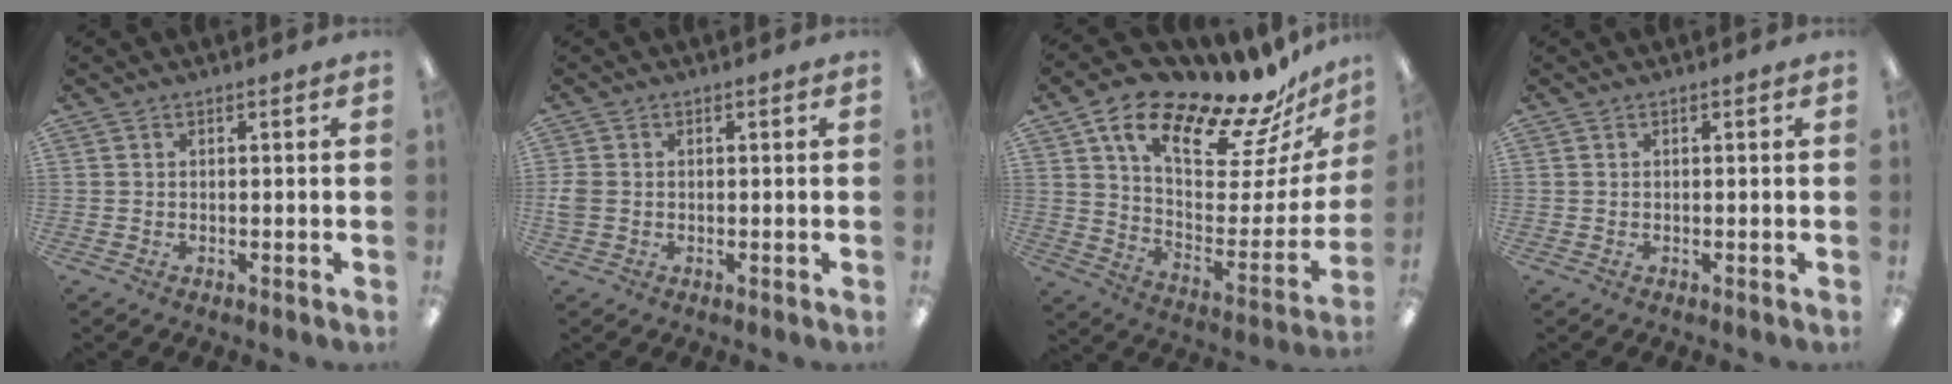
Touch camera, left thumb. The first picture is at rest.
{"total": 2.8, "force": [-0.3, 2.3, 1.7], "torque": [-0.036, 0.003, -0.006]}
{"total": 19.4, "force": [16.0, 5.9, 9.1], "torque": [-0.144, -0.127, 0.266]}
{"total": 0.0}